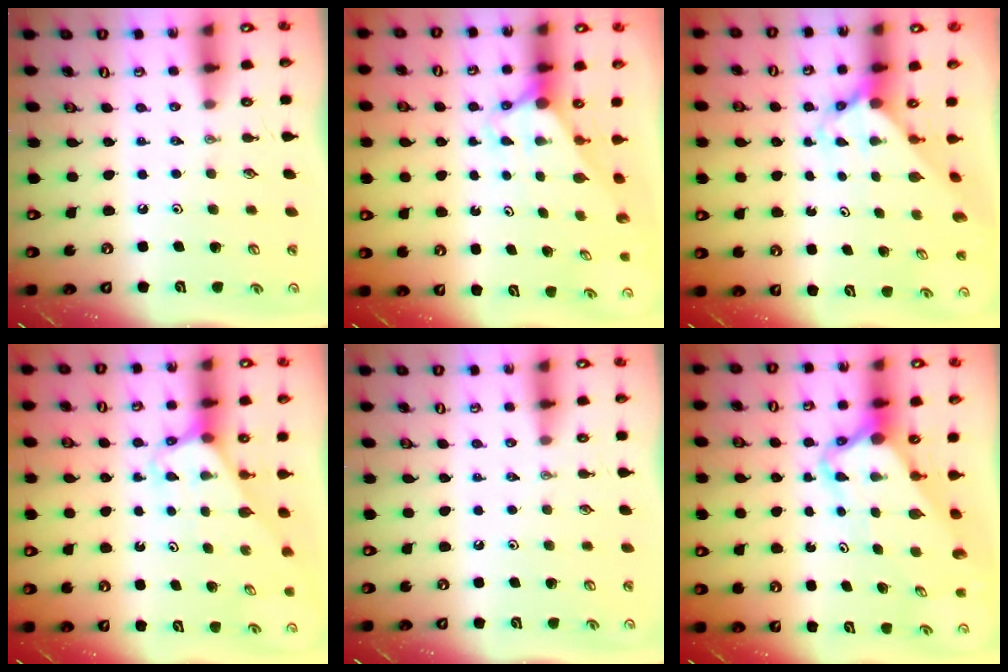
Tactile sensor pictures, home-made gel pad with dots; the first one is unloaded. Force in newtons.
{"total": 2.7, "press": 2.7, "slide": 0.0}
{"total": 3.4, "press": 3.4, "slide": 0.3}
{"total": 3.1, "press": 3.1, "slide": 0.2}
{"total": 0.0}
{"total": 5.7, "press": 5.7, "slide": 0.5}